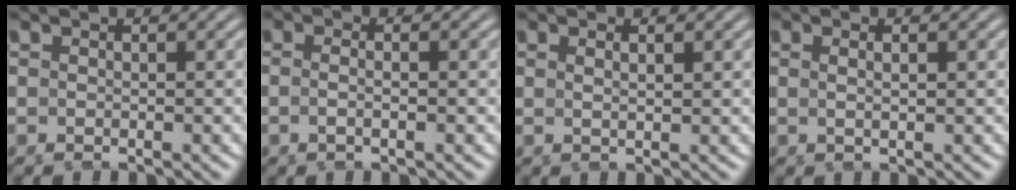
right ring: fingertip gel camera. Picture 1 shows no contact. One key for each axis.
{"total": 1.9, "fx": -0.9, "fy": 0.1, "fz": 1.6, "tx": -0.034, "ty": -0.002, "tz": -0.021}
{"total": 0.9, "fx": 0.3, "fy": -0.3, "fz": 0.7, "tx": -0.013, "ty": -0.005, "tz": 0.010}
{"total": 1.0, "fx": 0.1, "fy": -0.3, "fz": 1.0, "tx": -0.015, "ty": -0.002, "tz": 0.002}